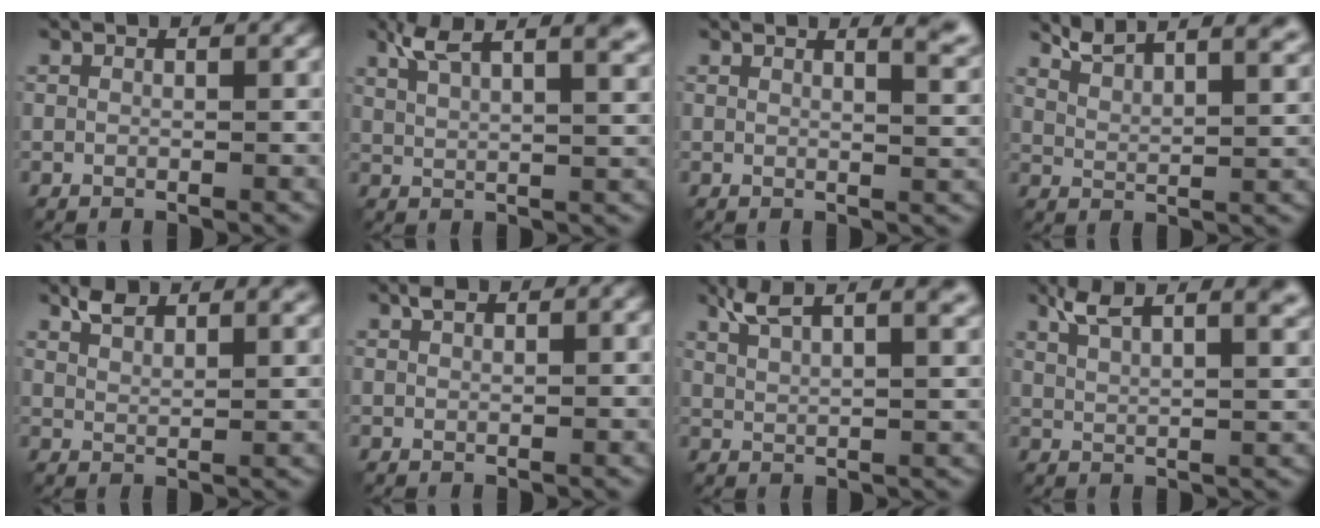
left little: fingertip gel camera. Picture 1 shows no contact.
{"total": 7.7, "force": [4.7, 2.5, 5.5], "torque": [-0.075, 0.027, 0.069]}
{"total": 3.8, "force": [2.7, 1.2, 2.5], "torque": [-0.010, 0.012, 0.023]}
{"total": 5.9, "force": [4.7, 1.5, 3.1], "torque": [-0.046, 0.013, 0.073]}
{"total": 3.4, "force": [2.8, 0.9, 1.8], "torque": [-0.032, 0.005, 0.051]}
{"total": 1.2, "force": [0.7, 0.5, 0.8], "torque": [-0.016, 0.003, 0.014]}
{"total": 7.0, "force": [4.7, 2.1, 4.8], "torque": [-0.068, 0.025, 0.068]}
{"total": 7.0, "force": [4.6, 2.1, 4.8], "torque": [-0.067, 0.022, 0.067]}